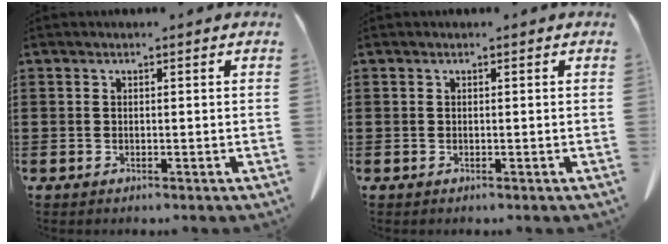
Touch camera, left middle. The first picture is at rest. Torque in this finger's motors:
{"motor_torque": [1.10, -1.04, 0.03, 0.01]}